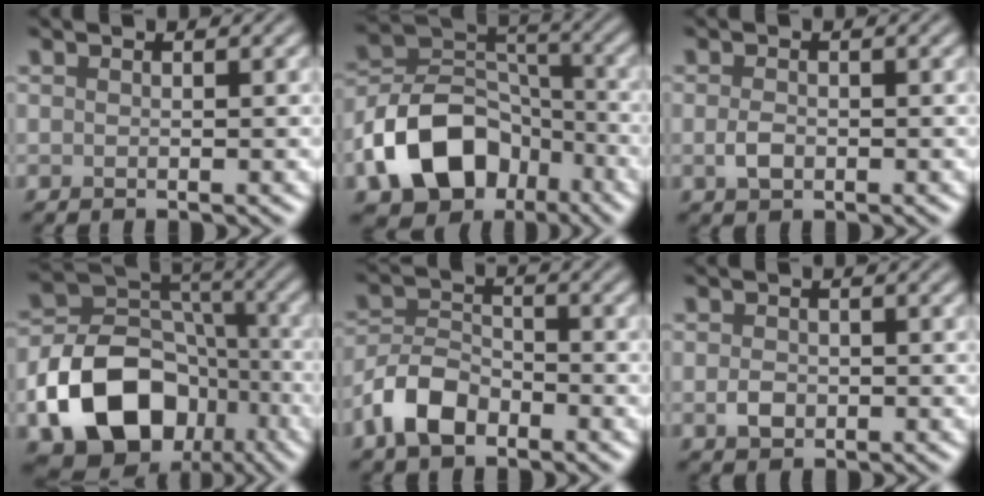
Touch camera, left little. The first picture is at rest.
{"total": 11.1, "force": [-5.2, 7.8, 5.9], "torque": [-0.106, 0.001, -0.102]}
{"total": 1.6, "force": [-0.4, 1.0, 1.2], "torque": [-0.025, -0.001, -0.008]}
{"total": 12.7, "force": [-5.5, 9.2, 6.9], "torque": [-0.129, -0.008, -0.097]}
{"total": 4.8, "force": [-2.8, 2.8, 2.7], "torque": [-0.051, 0.002, -0.064]}
{"total": 1.7, "force": [-0.4, 1.3, 1.1], "torque": [-0.021, -0.002, -0.009]}